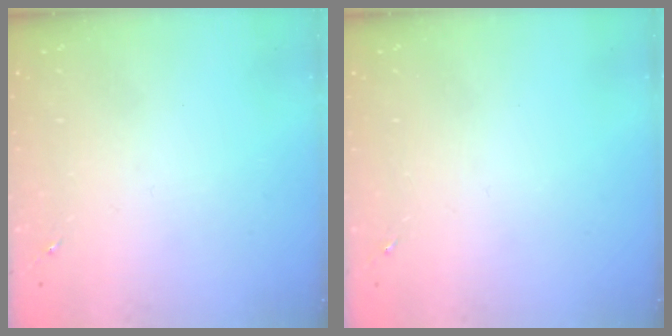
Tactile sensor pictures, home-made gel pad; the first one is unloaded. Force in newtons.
{"total": 0.0}